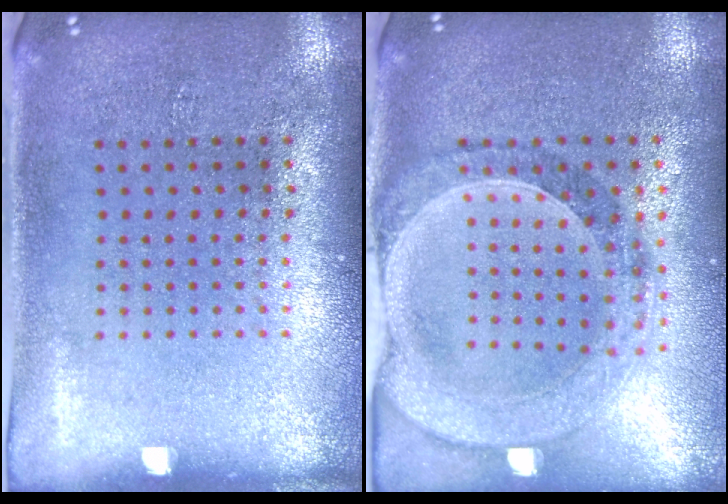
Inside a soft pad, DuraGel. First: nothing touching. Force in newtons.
{"total": 1.4, "press": 1.4, "slide": 0.3}